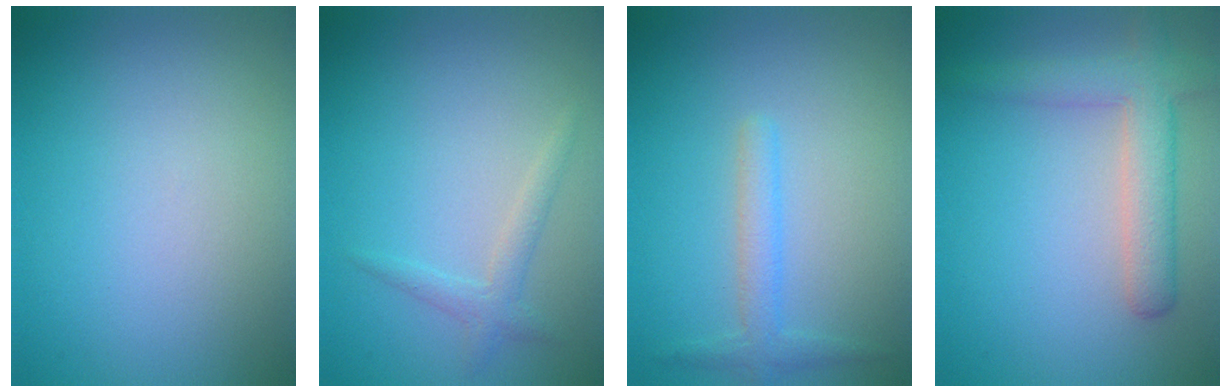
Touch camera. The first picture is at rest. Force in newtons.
{"total": 1.6, "press": 1.6, "slide": 0.1}
{"total": 2.0, "press": 2.0, "slide": 0.1}
{"total": 4.4, "press": 4.4, "slide": 0.3}